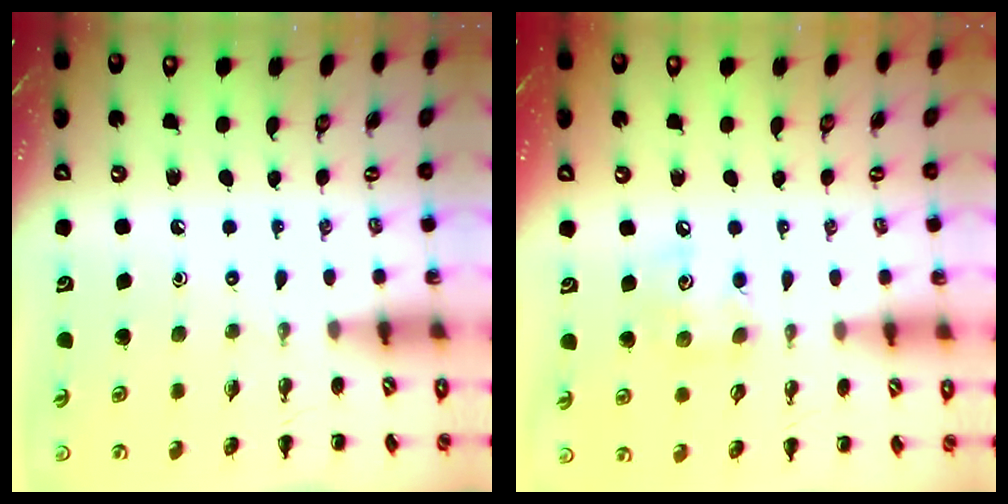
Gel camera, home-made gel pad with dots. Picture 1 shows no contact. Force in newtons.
{"total": 6.4, "press": 6.4, "slide": 0.6}